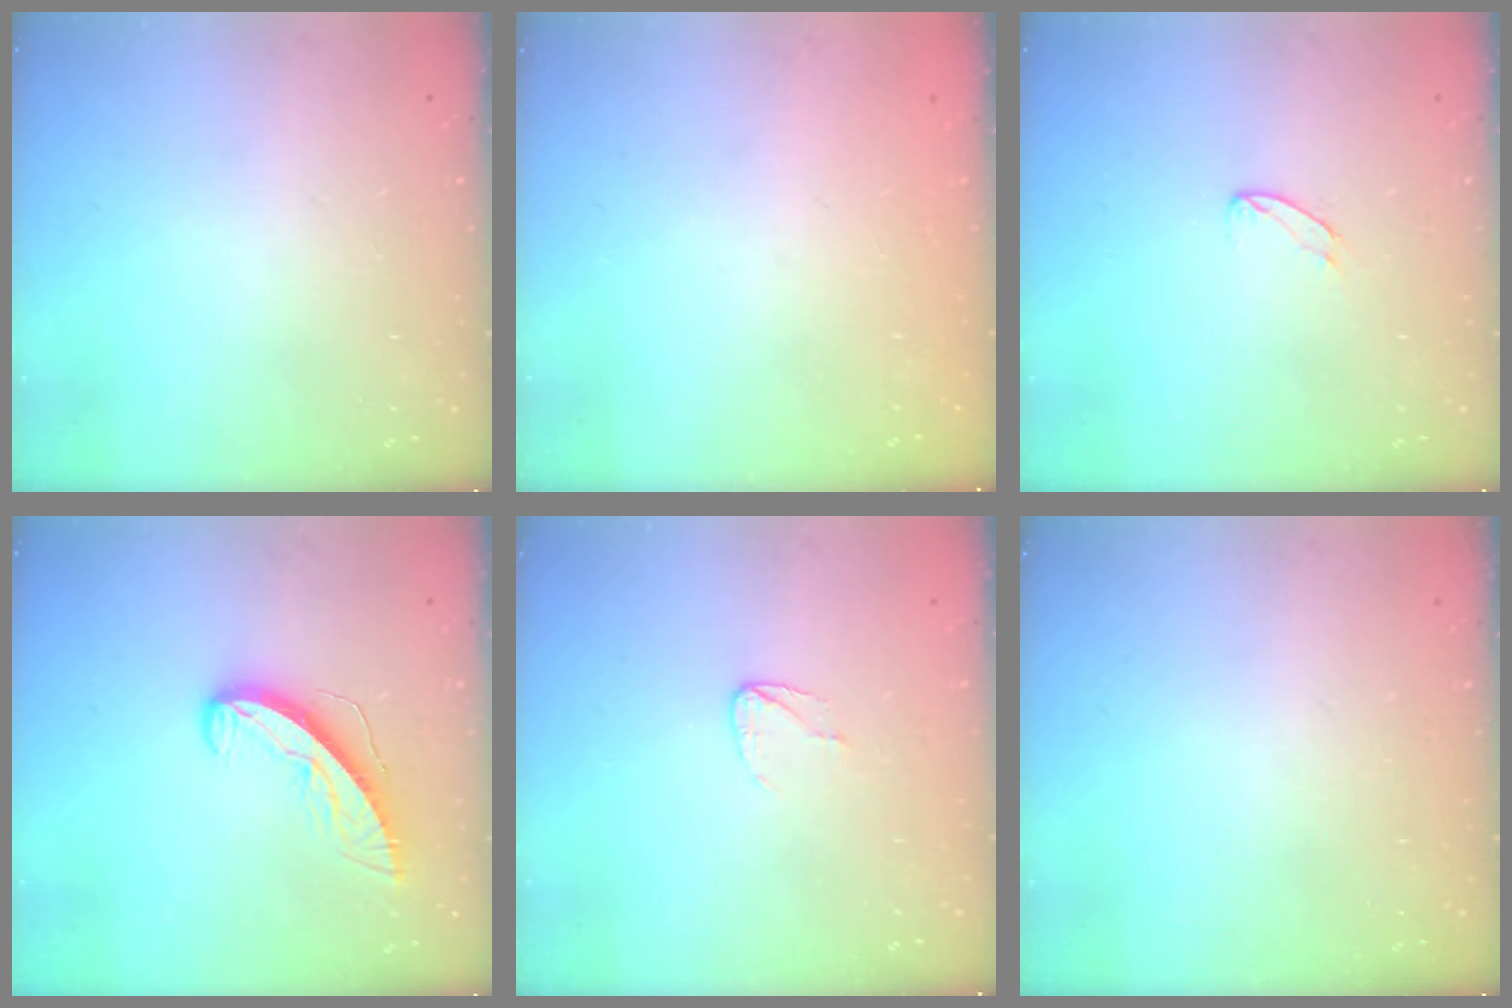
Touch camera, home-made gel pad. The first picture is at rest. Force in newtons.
{"total": 0.0}
{"total": 5.7, "press": 5.7, "slide": 0.5}
{"total": 10.1, "press": 10.1, "slide": 0.9}
{"total": 3.8, "press": 3.7, "slide": 0.3}
{"total": 0.0}